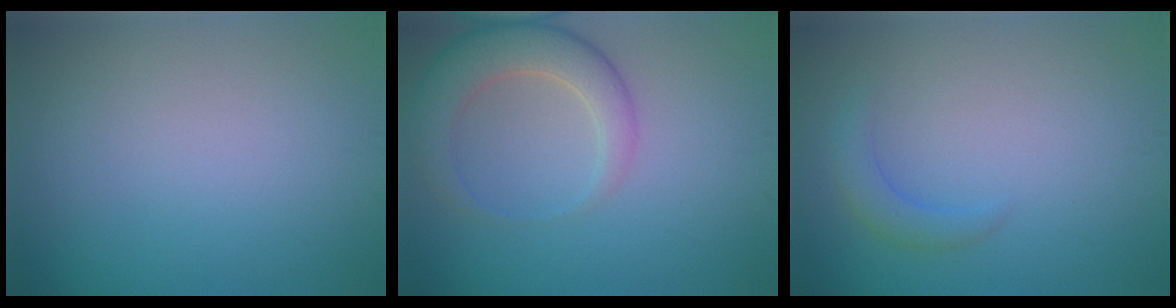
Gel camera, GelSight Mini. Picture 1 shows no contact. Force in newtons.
{"total": 4.9, "press": 4.9, "slide": 0.5}
{"total": 1.7, "press": 1.7, "slide": 0.2}